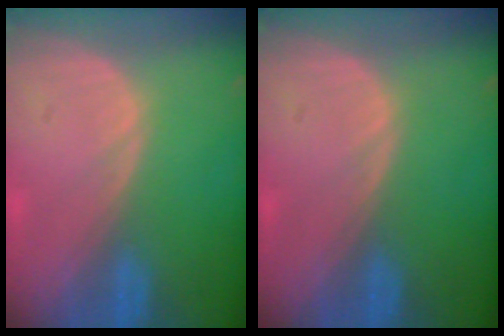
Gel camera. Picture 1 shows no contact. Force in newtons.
{"total": 0.0}